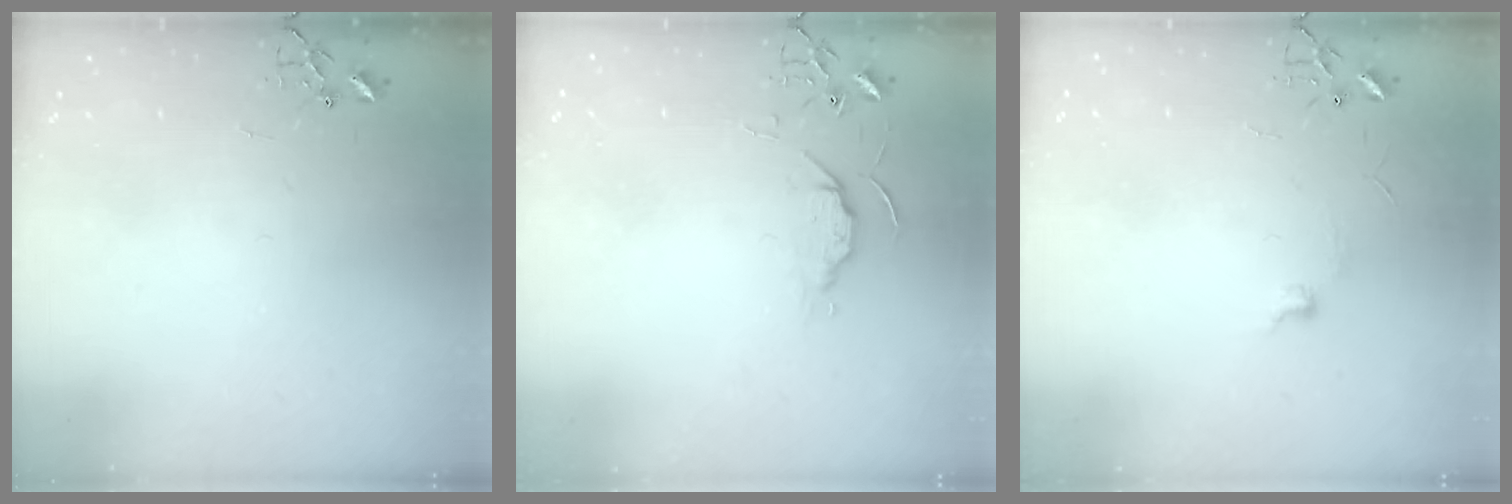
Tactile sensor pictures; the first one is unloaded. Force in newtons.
{"total": 5.7, "press": 5.6, "slide": 0.8}
{"total": 5.6, "press": 5.6, "slide": 0.7}